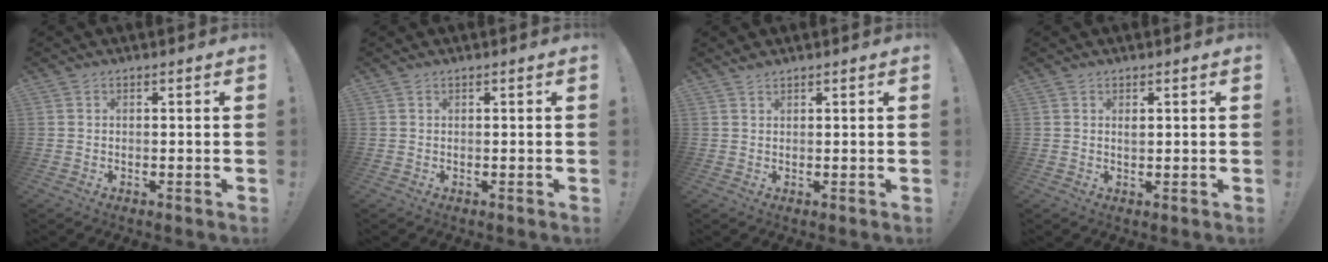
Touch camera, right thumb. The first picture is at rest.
{"total": 0.0}
{"total": 1.0, "force": [0.9, 0.3, 0.3], "torque": [-0.003, -0.002, 0.016]}
{"total": 1.1, "force": [0.5, 0.5, 0.8], "torque": [-0.005, -0.005, 0.006]}